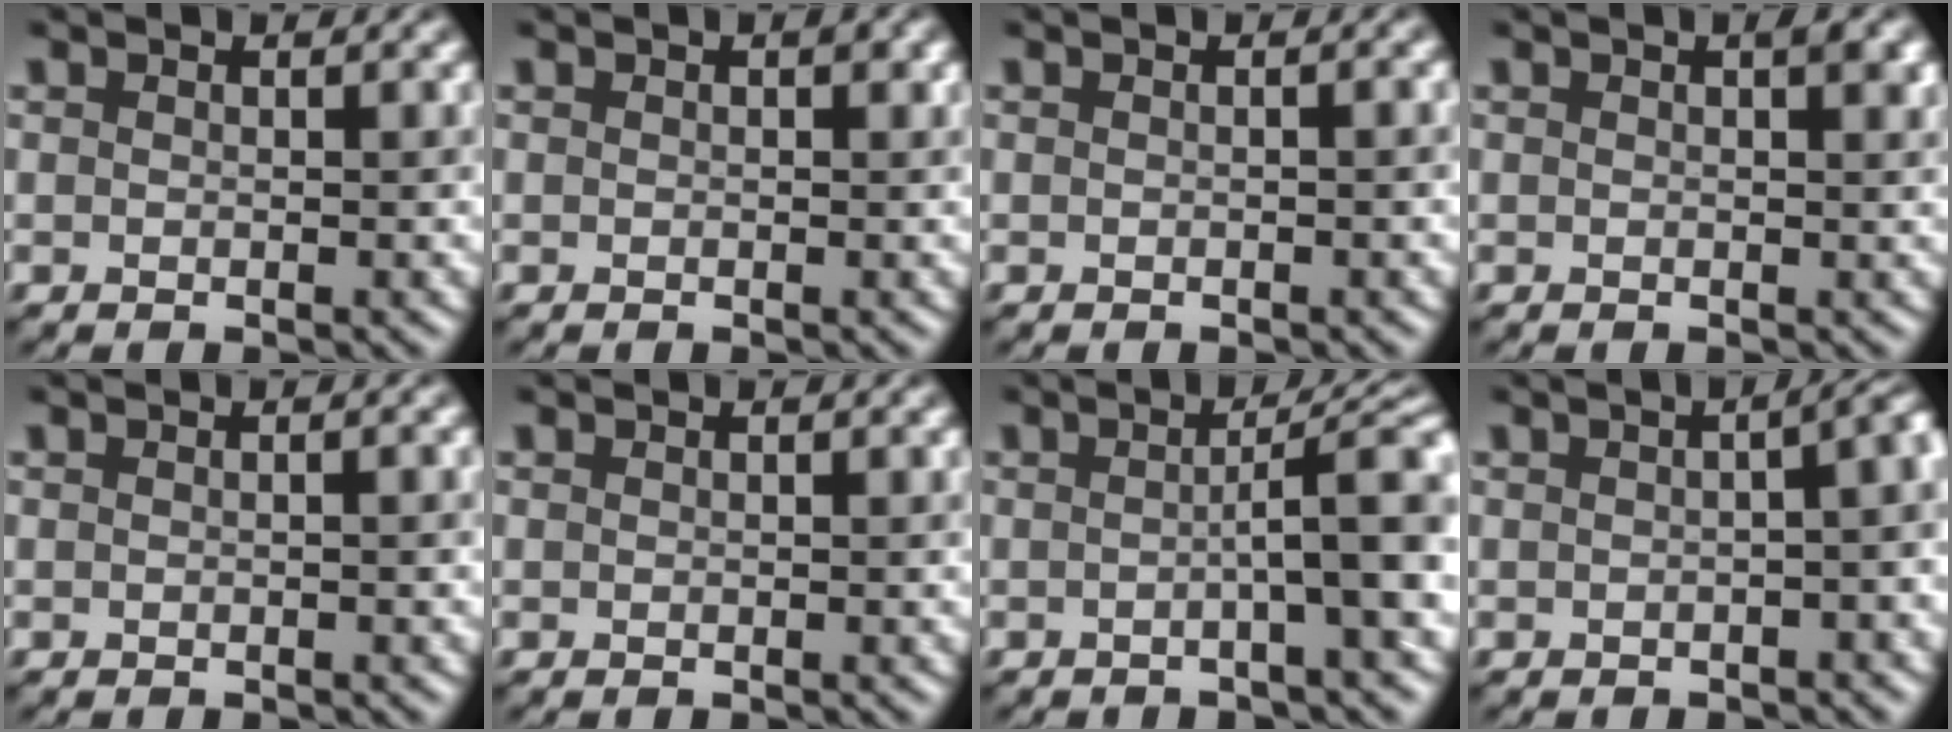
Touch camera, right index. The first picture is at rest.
{"total": 0.0}
{"total": 1.9, "force": [0.4, 1.0, 1.5], "torque": [0.003, 0.010, -0.018]}
{"total": 1.1, "force": [0.6, 0.1, 1.0], "torque": [-0.011, 0.006, 0.010]}
{"total": 1.6, "force": [0.4, 0.8, 1.3], "torque": [0.004, 0.007, -0.016]}
{"total": 0.0}
{"total": 5.6, "force": [-0.2, 0.7, 5.6], "torque": [-0.073, 0.013, -0.005]}
{"total": 7.8, "force": [0.1, 3.8, 6.8], "torque": [-0.008, 0.035, -0.014]}